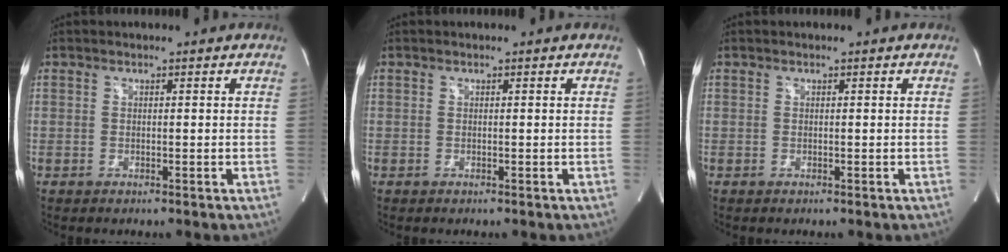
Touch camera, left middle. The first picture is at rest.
{"total": 0.0}
{"total": 0.0}